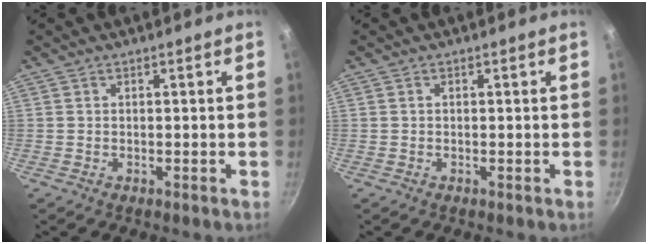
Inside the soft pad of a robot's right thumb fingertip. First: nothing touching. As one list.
[{"total": 0.0}]